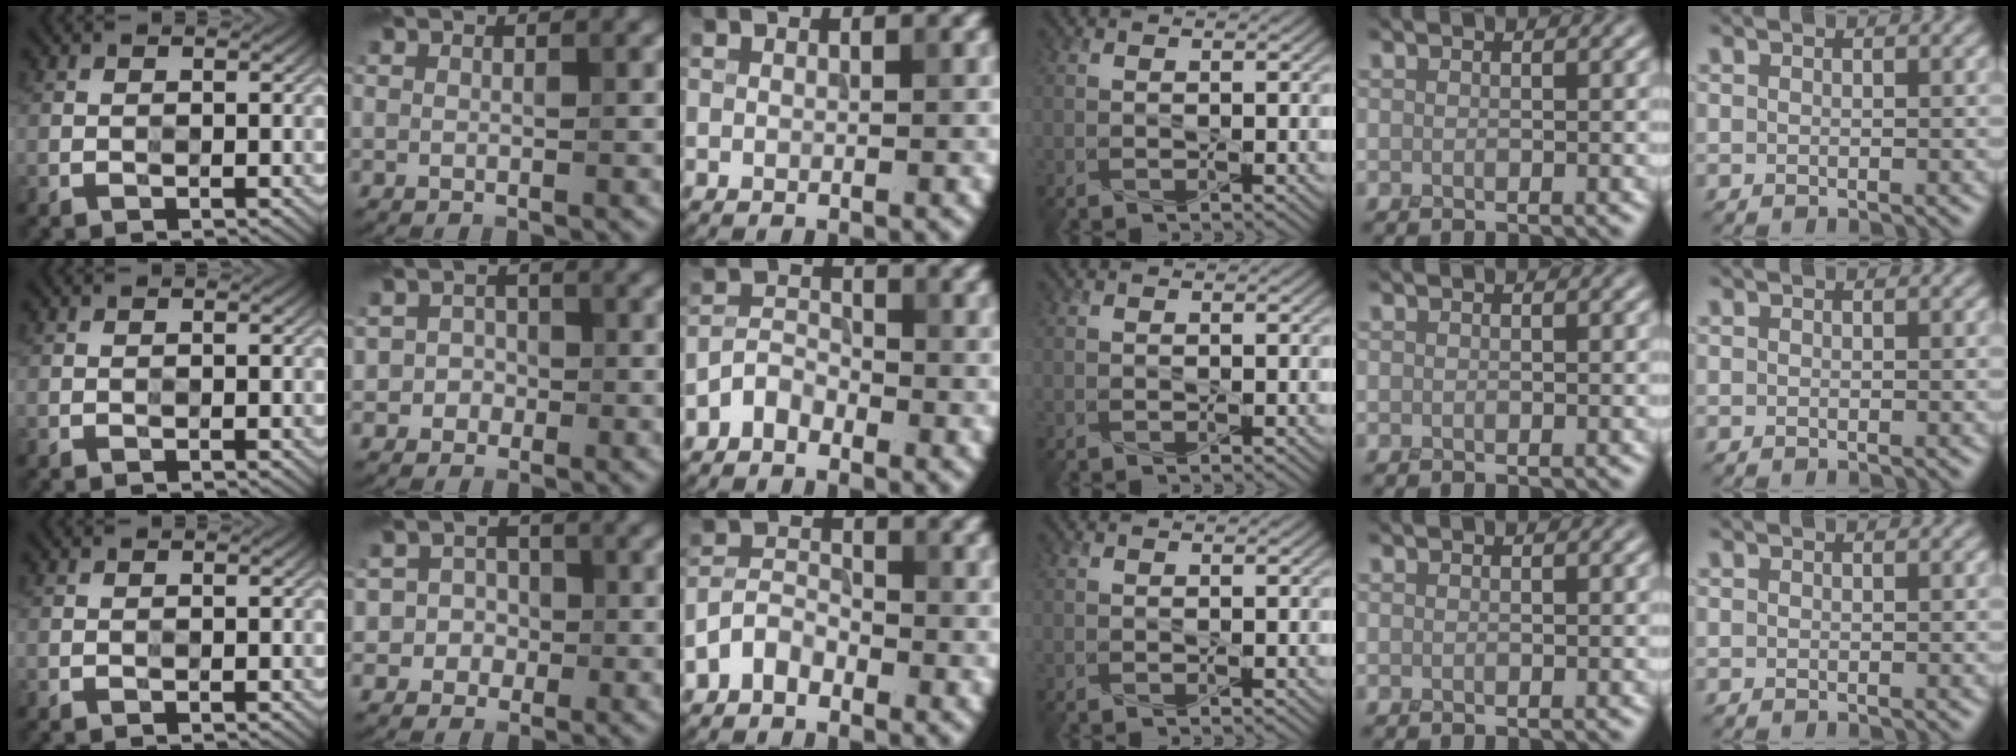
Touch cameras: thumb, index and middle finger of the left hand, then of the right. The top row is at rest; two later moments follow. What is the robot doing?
{"motion": "press", "object": "gel pad"}